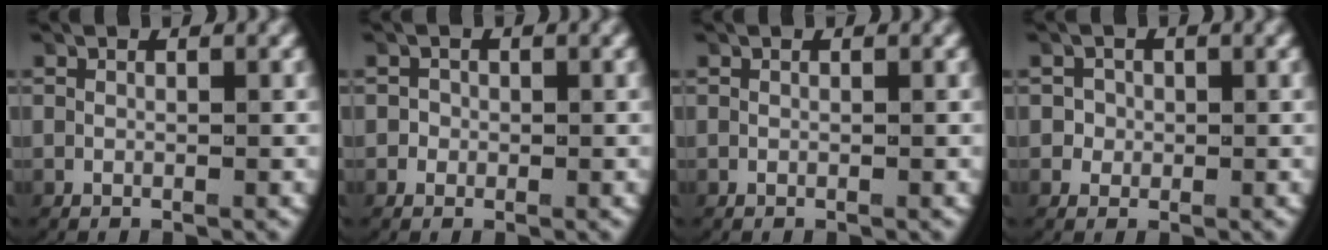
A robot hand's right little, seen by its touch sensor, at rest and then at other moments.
{"total": 0.7, "force": [-0.3, 0.6, 0.1], "torque": [-0.008, -0.004, -0.006]}
{"total": 0.0}
{"total": 1.6, "force": [-0.1, 1.5, 0.4], "torque": [-0.018, -0.006, -0.001]}